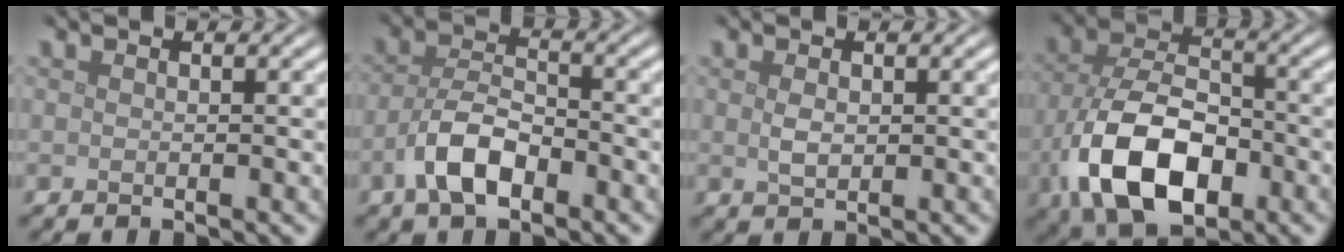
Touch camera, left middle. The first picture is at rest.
{"total": 4.8, "force": [-2.4, 2.2, 3.5], "torque": [-0.065, 0.007, -0.050]}
{"total": 1.4, "force": [0.2, 0.8, 1.1], "torque": [-0.027, -0.002, 0.006]}
{"total": 10.5, "force": [-3.9, 6.1, 7.6], "torque": [-0.167, -0.013, -0.073]}